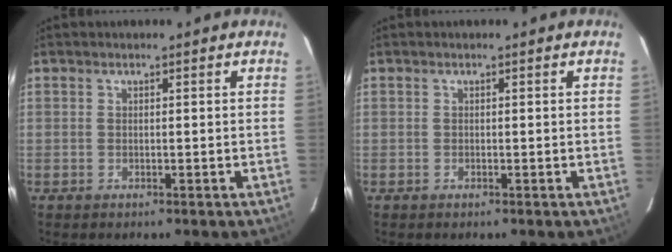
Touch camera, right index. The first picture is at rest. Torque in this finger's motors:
{"motor_torque": [0.09, 0.05, -0.01, 0.00]}